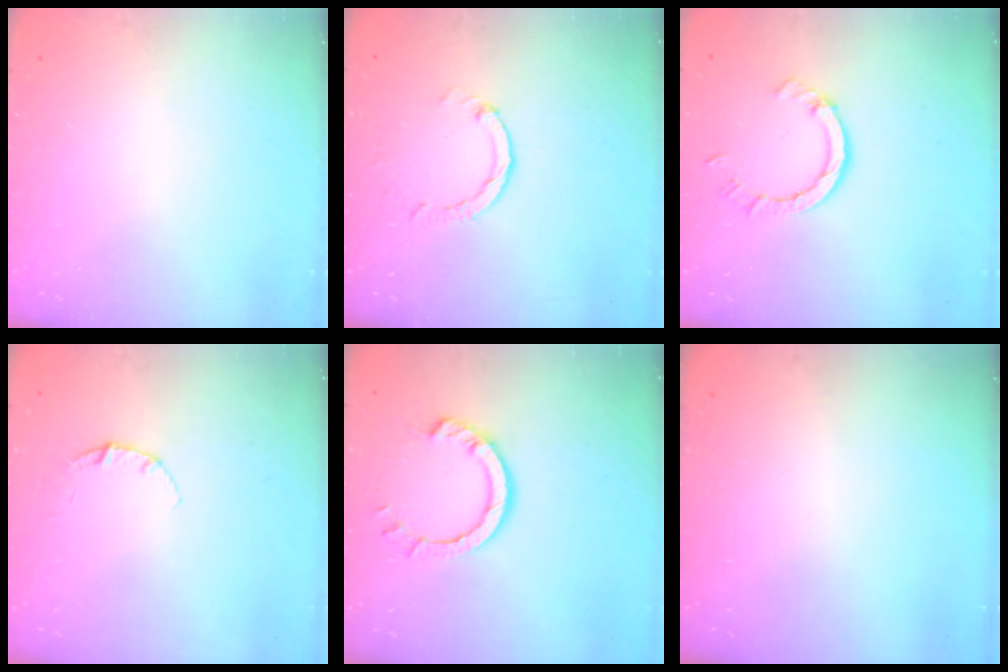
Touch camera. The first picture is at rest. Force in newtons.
{"total": 2.0, "press": 2.0, "slide": 0.2}
{"total": 4.8, "press": 4.8, "slide": 0.4}
{"total": 3.8, "press": 3.8, "slide": 0.4}
{"total": 6.3, "press": 6.3, "slide": 0.6}
{"total": 0.0}